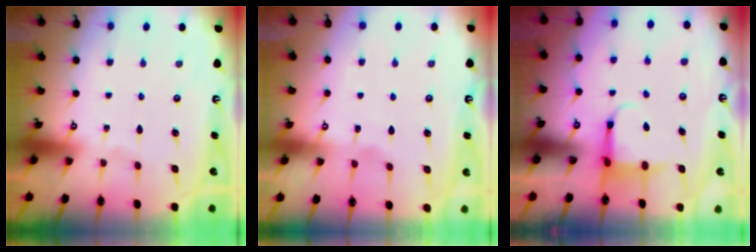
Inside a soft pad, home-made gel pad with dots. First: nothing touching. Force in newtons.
{"total": 2.2, "press": 2.2, "slide": 0.3}
{"total": 4.2, "press": 4.1, "slide": 1.0}